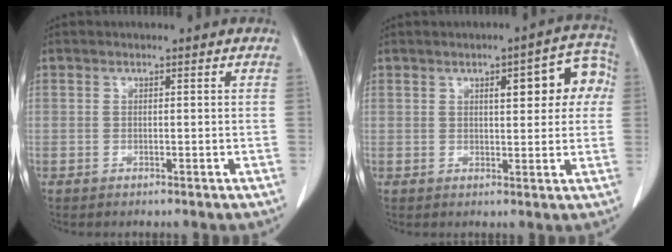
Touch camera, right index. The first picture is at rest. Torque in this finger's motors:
{"motor_torque": [0.22, 0.05, 0.12, 0.05]}